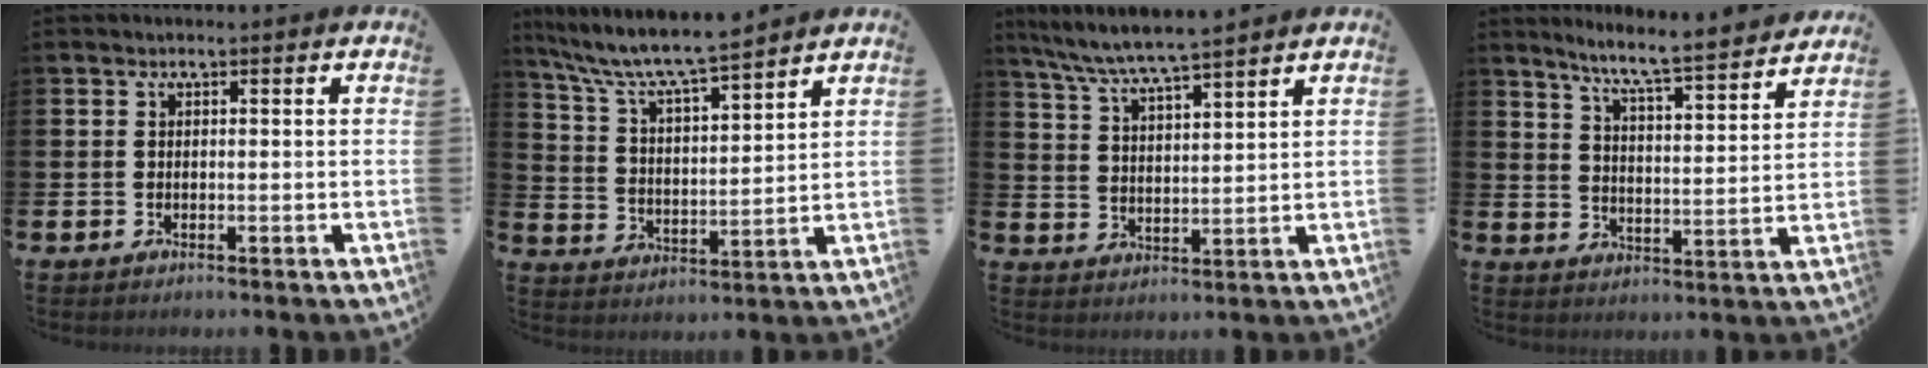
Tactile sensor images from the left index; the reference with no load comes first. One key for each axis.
{"total": 8.0, "fx": 7.6, "fy": 0.7, "fz": 2.6, "tx": -0.088, "ty": -0.050, "tz": 0.131}
{"total": 6.4, "fx": 6.2, "fy": -0.2, "fz": 1.7, "tx": -0.060, "ty": -0.033, "tz": 0.110}
{"total": 7.2, "fx": 6.8, "fy": -0.2, "fz": 2.4, "tx": -0.065, "ty": -0.055, "tz": 0.112}